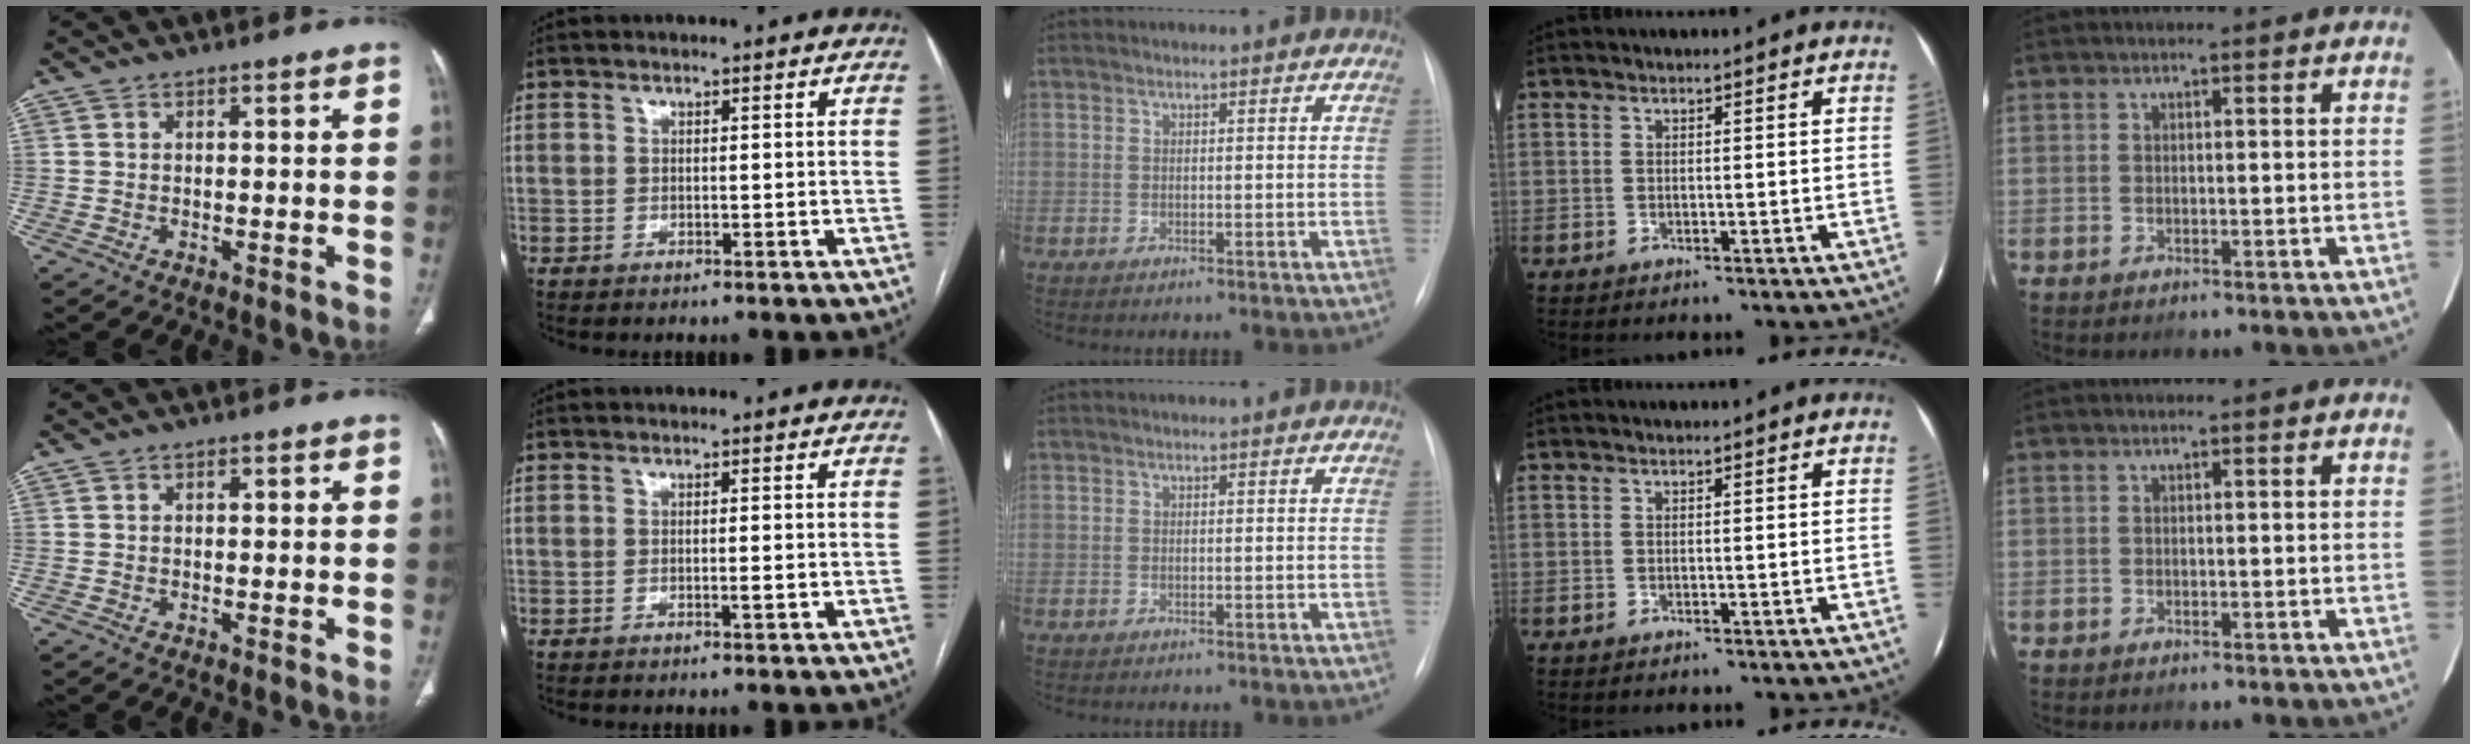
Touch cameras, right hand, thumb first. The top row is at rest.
{"thumb": {"total": 1.0, "force": [0.4, 0.6, 0.8], "torque": [-0.012, 0.001, 0.006]}, "index": {"total": 1.2, "force": [-0.3, -0.1, 1.1], "torque": [-0.020, -0.003, -0.003]}}